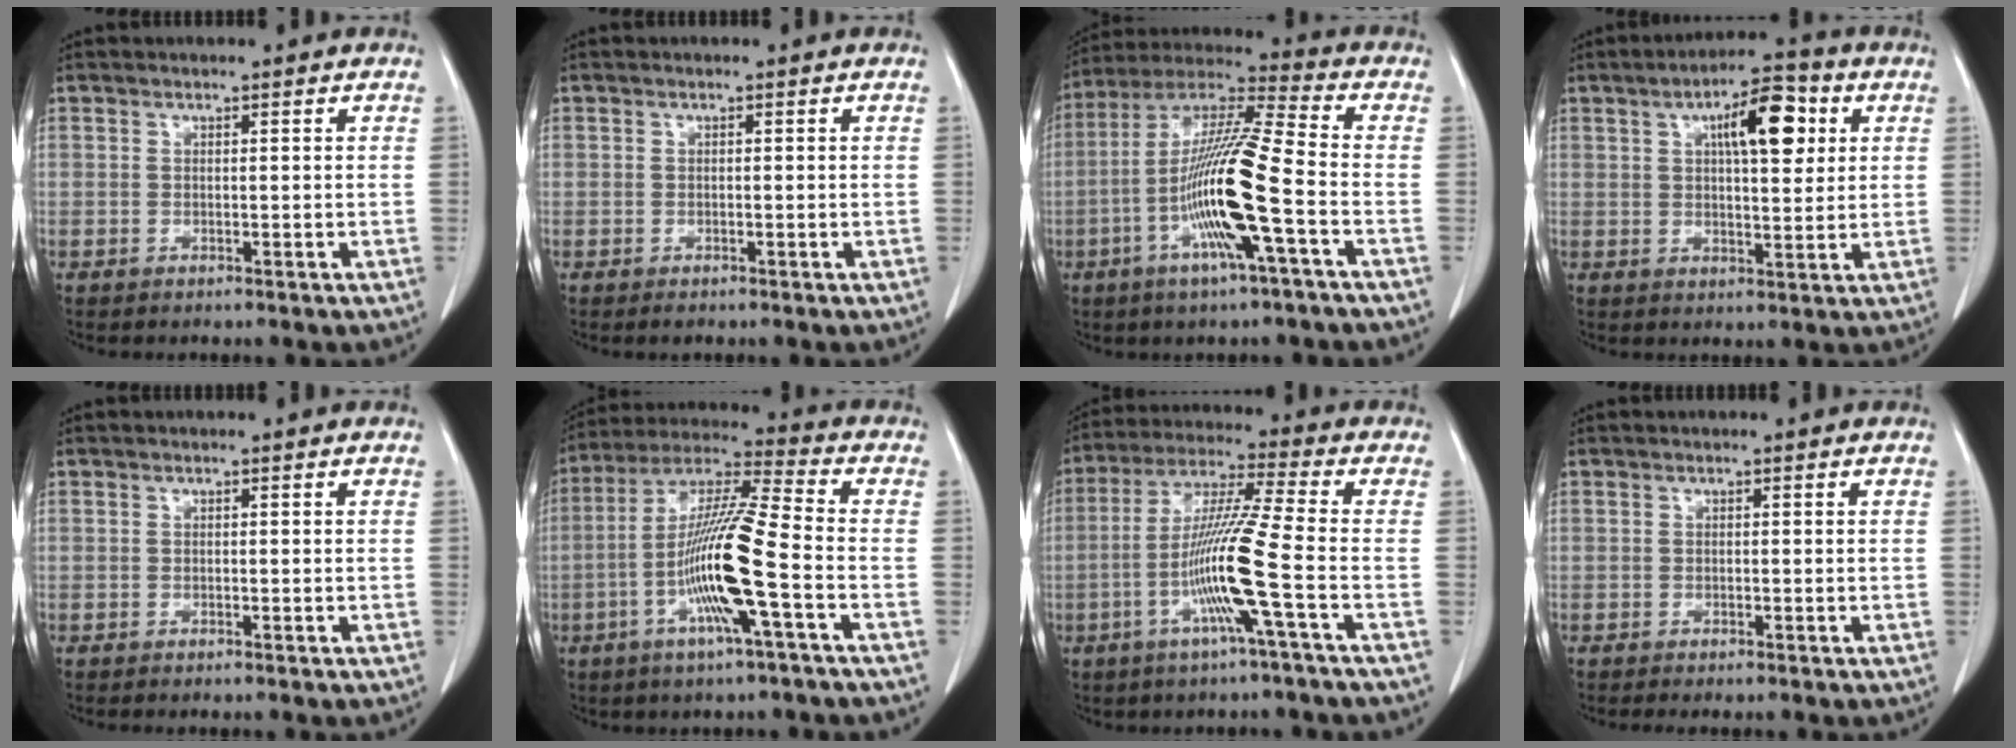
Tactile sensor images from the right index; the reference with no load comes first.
{"total": 0.7, "force": [-0.3, 0.5, 0.4], "torque": [-0.002, 0.002, -0.002]}
{"total": 16.1, "force": [-4.6, 0.0, 15.4], "torque": [-0.305, -0.004, -0.095]}
{"total": 9.8, "force": [3.4, 3.0, 8.7], "torque": [-0.134, 0.019, 0.052]}
{"total": 0.0}
{"total": 14.5, "force": [-4.3, 0.0, 13.9], "torque": [-0.275, -0.002, -0.088]}
{"total": 12.1, "force": [-3.7, -1.7, 11.4], "torque": [-0.225, -0.005, -0.078]}
{"total": 0.6, "force": [-0.3, 0.1, 0.4], "torque": [-0.011, -0.001, -0.004]}